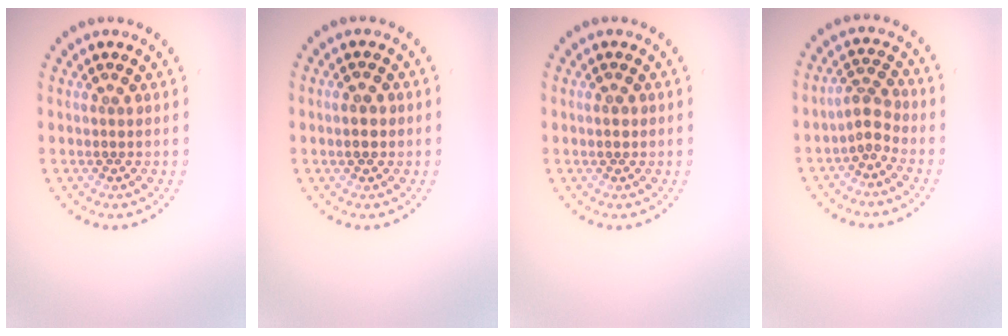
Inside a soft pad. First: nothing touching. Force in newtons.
{"total": 1.4, "press": 1.4, "slide": 0.1}
{"total": 0.9, "press": 0.9, "slide": 0.1}
{"total": 2.2, "press": 1.6, "slide": 1.5}